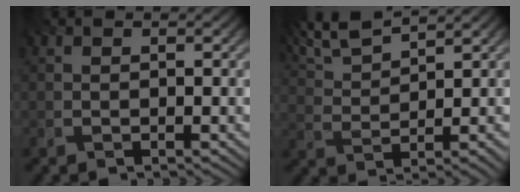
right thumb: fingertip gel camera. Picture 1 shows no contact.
{"total": 6.1, "force": [4.8, 0.8, 3.7], "torque": [-0.082, 0.018, 0.086]}